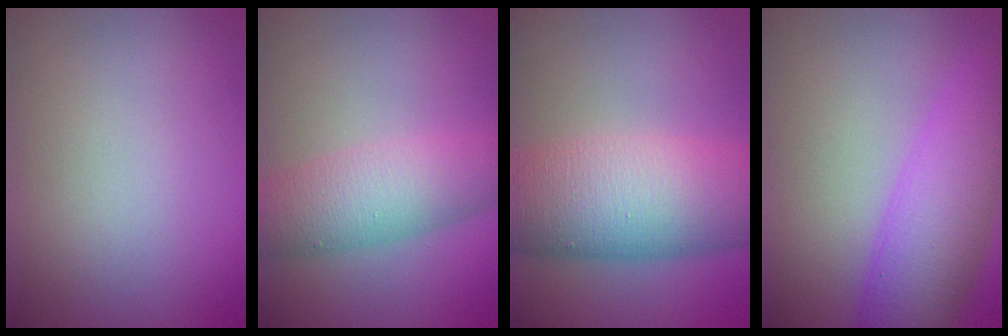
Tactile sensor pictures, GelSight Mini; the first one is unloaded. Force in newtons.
{"total": 6.1, "press": 6.1, "slide": 0.1}
{"total": 12.4, "press": 12.4, "slide": 0.4}
{"total": 7.5, "press": 7.5, "slide": 0.4}